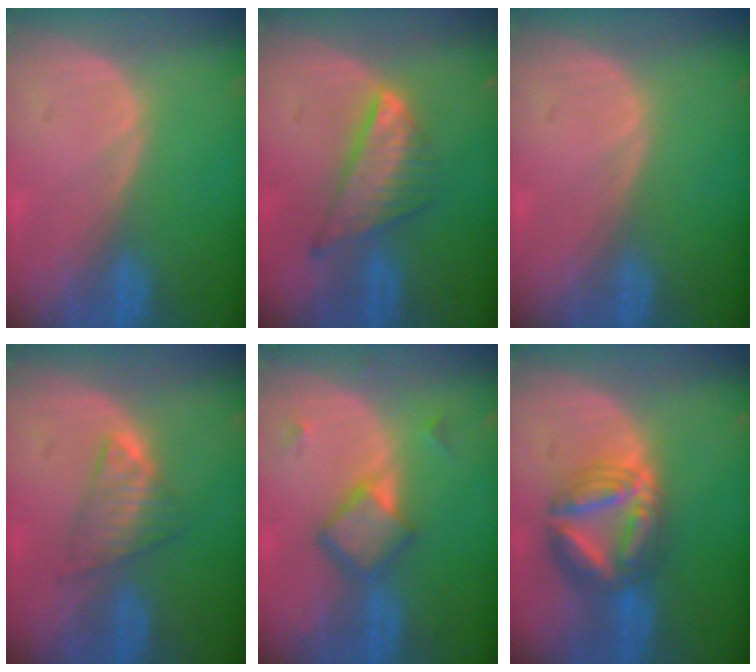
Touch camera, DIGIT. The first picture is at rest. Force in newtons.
{"total": 7.4, "press": 6.5, "slide": 3.5}
{"total": 0.0}
{"total": 4.4, "press": 4.3, "slide": 0.8}
{"total": 5.9, "press": 5.2, "slide": 2.8}
{"total": 8.1, "press": 8.1, "slide": 0.8}